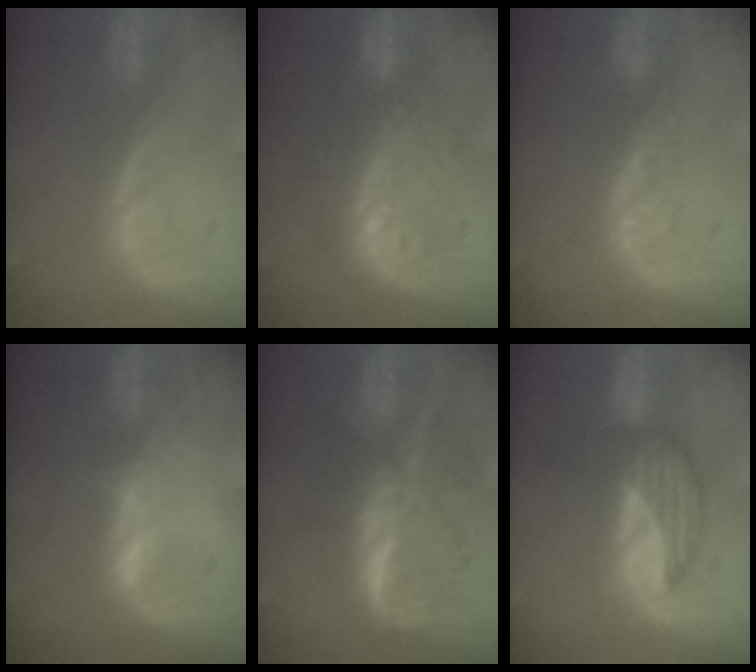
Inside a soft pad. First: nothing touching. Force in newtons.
{"total": 9.5, "press": 9.4, "slide": 1.0}
{"total": 2.9, "press": 2.3, "slide": 1.8}
{"total": 1.7, "press": 1.7, "slide": 0.6}
{"total": 9.4, "press": 9.4, "slide": 0.6}
{"total": 7.3, "press": 6.8, "slide": 2.7}